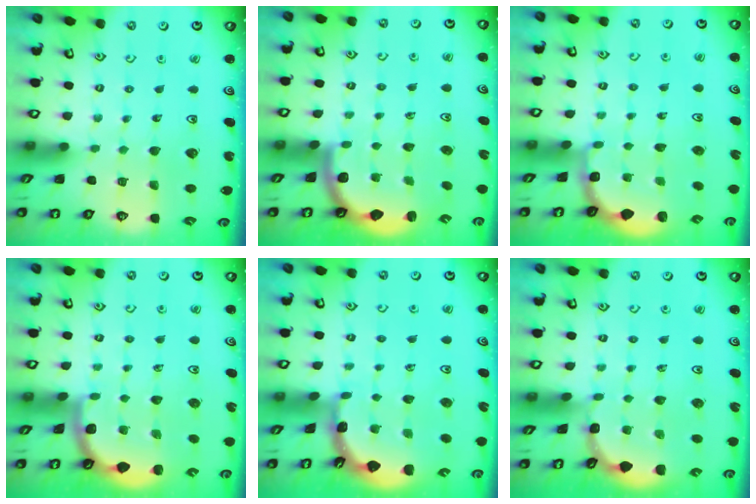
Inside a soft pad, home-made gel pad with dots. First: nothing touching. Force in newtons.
{"total": 2.5, "press": 2.2, "slide": 1.1}
{"total": 1.8, "press": 1.7, "slide": 0.7}
{"total": 1.9, "press": 1.9, "slide": 0.0}
{"total": 1.6, "press": 1.6, "slide": 0.1}
{"total": 2.4, "press": 2.4, "slide": 0.3}